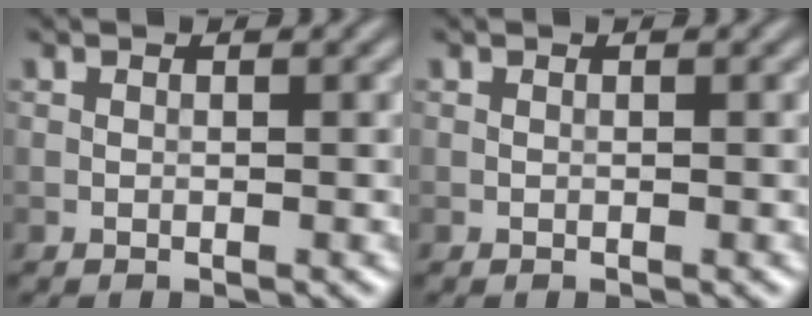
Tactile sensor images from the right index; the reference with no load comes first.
{"total": 0.0}